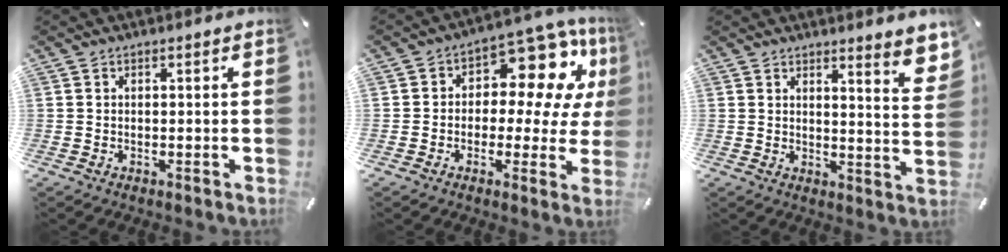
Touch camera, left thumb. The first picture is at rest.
{"total": 13.4, "force": [6.2, 7.6, 9.2], "torque": [-0.138, -0.042, 0.107]}
{"total": 6.6, "force": [5.2, 0.8, 3.9], "torque": [-0.048, -0.047, 0.084]}